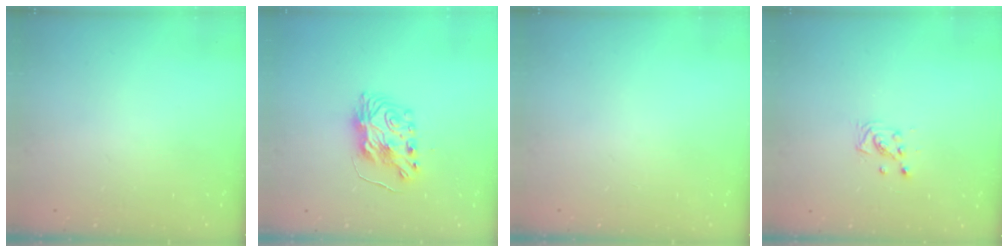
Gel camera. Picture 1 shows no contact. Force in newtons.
{"total": 8.6, "press": 8.5, "slide": 0.7}
{"total": 0.0}
{"total": 2.9, "press": 2.9, "slide": 0.3}